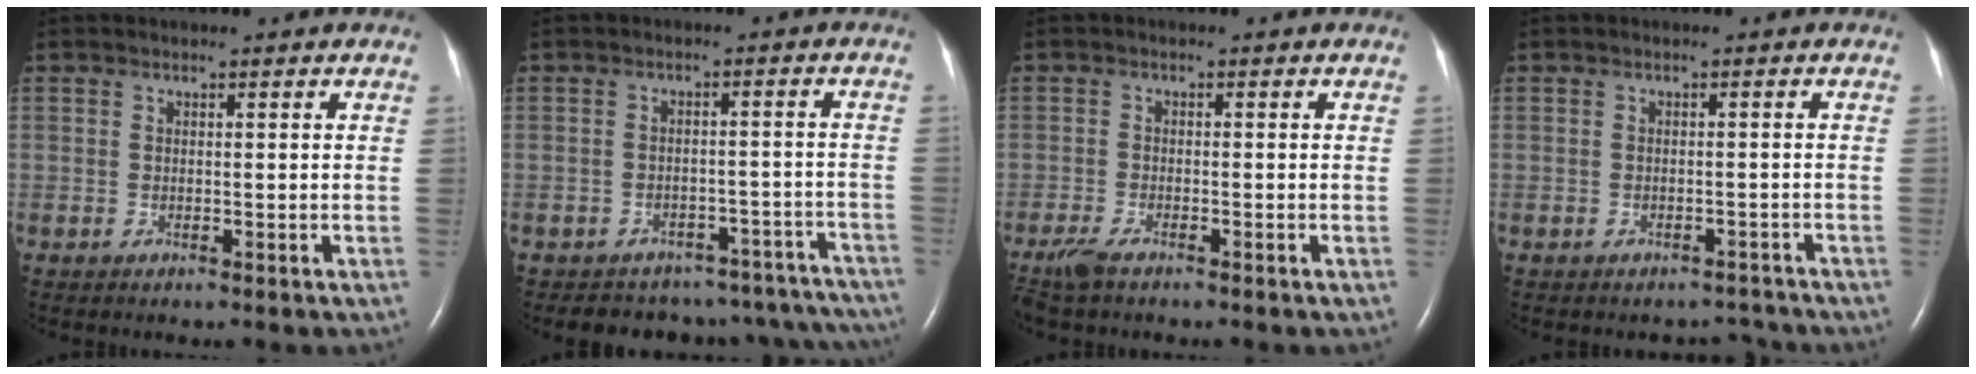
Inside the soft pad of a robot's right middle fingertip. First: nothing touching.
{"total": 15.4, "force": [-13.9, 6.5, 1.6], "torque": [-0.017, 0.044, -0.145]}
{"total": 3.5, "force": [-2.7, 0.8, 2.1], "torque": [-0.053, -0.011, -0.049]}
{"total": 2.7, "force": [-2.4, 1.1, -0.4], "torque": [0.010, 0.008, -0.031]}